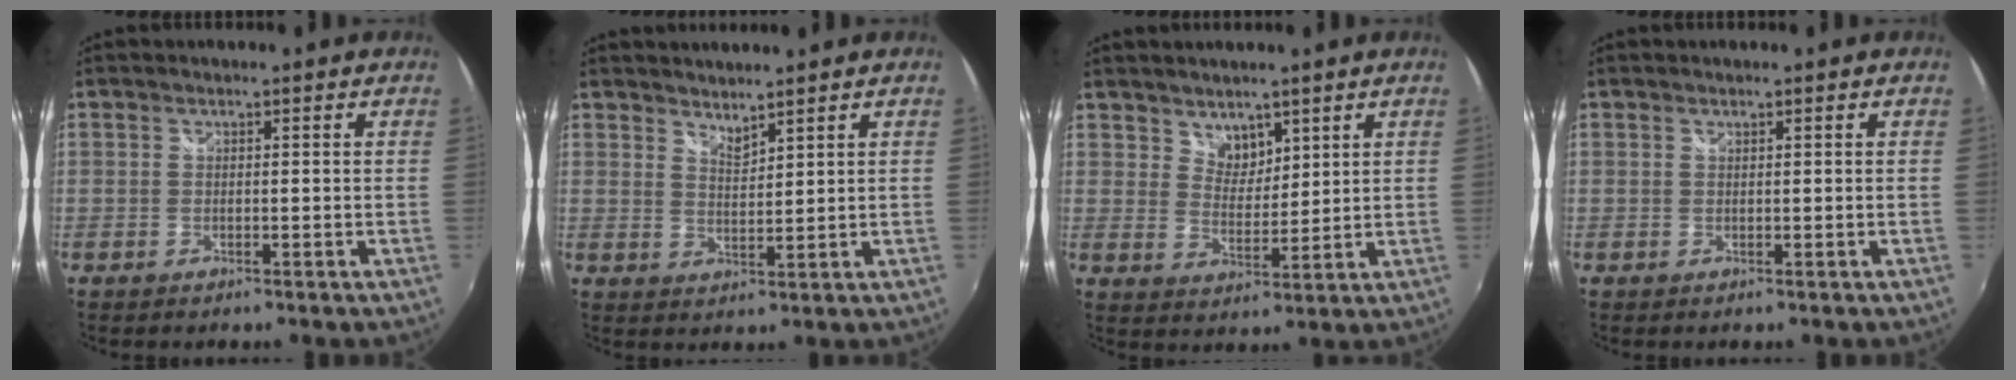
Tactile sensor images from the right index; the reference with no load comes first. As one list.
[{"total": 3.1, "force": [2.9, 0.3, 1.0], "torque": [-0.014, -0.002, 0.050]}, {"total": 4.9, "force": [3.6, 3.0, 1.4], "torque": [-0.009, 0.005, 0.067]}, {"total": 0.0}]